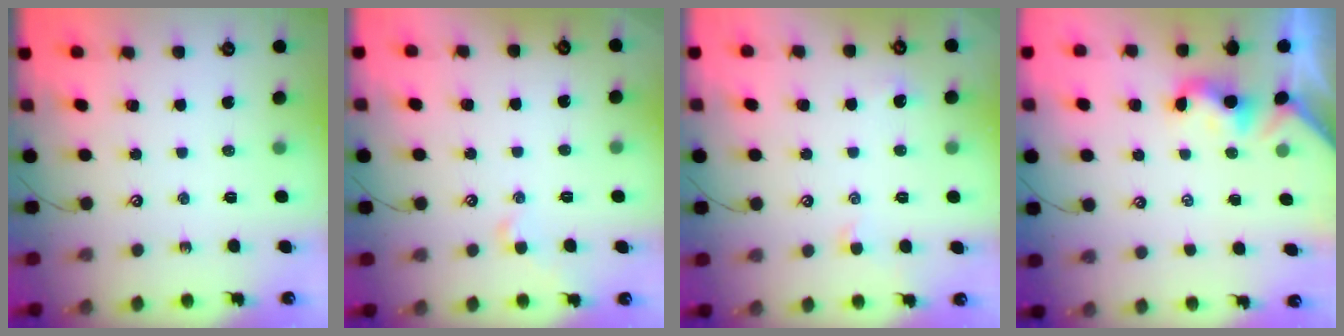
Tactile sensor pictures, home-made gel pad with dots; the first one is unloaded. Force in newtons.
{"total": 0.8, "press": 0.7, "slide": 0.5}
{"total": 1.2, "press": 1.2, "slide": 0.4}
{"total": 1.9, "press": 1.8, "slide": 0.5}